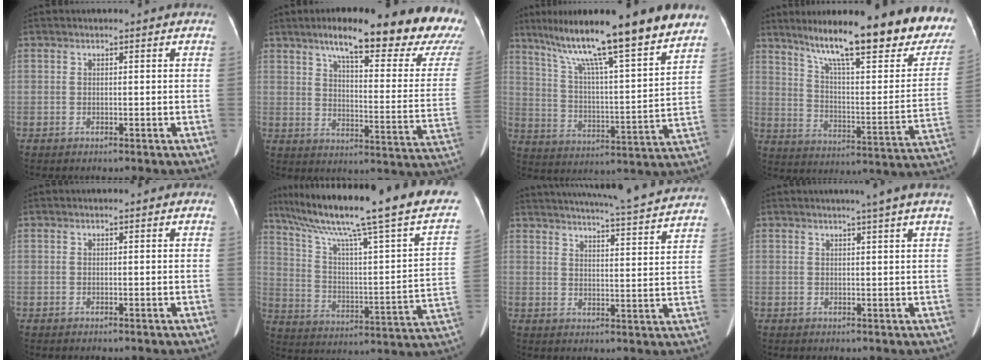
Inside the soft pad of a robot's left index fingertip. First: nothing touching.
{"total": 24.3, "force": [19.0, 3.8, 14.5], "torque": [-0.192, -0.037, 0.233]}
{"total": 21.4, "force": [16.7, 1.1, 13.4], "torque": [-0.219, 0.017, 0.257]}
{"total": 27.9, "force": [21.7, 4.2, 17.1], "torque": [-0.252, -0.037, 0.296]}
{"total": 0.0}
{"total": 28.2, "force": [20.3, 1.3, 19.5], "torque": [-0.306, -0.027, 0.279]}
{"total": 21.1, "force": [19.7, 0.6, 7.6], "torque": [-0.121, -0.024, 0.246]}
{"total": 3.4, "force": [2.6, -1.2, 1.8], "torque": [-0.023, -0.003, 0.034]}